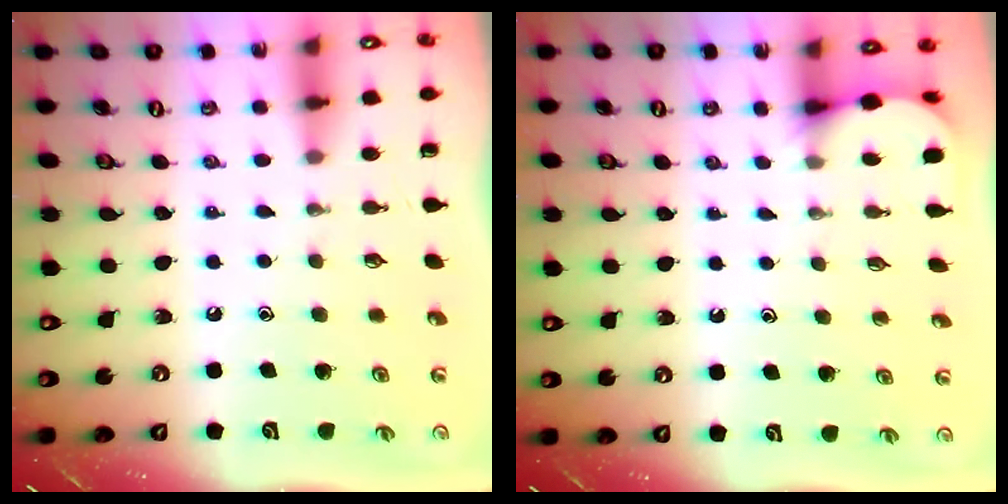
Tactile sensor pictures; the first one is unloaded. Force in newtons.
{"total": 1.3, "press": 1.3, "slide": 0.1}